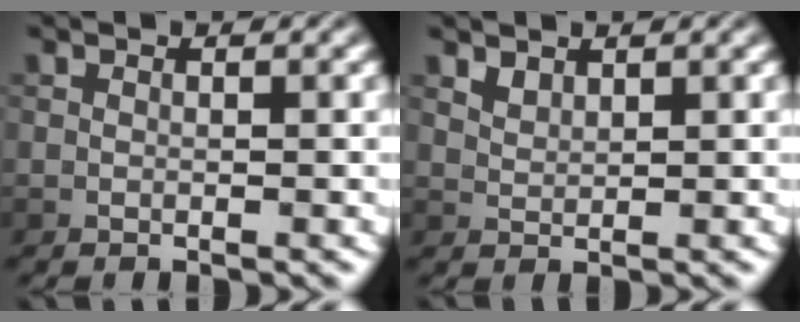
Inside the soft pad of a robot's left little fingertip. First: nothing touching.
{"total": 1.2, "force": [1.0, 0.5, 0.5], "torque": [-0.016, -0.003, 0.023]}